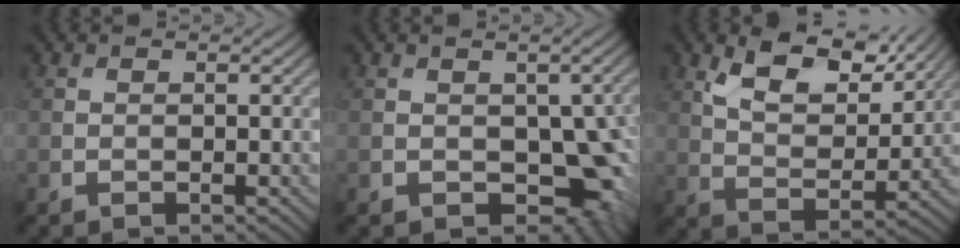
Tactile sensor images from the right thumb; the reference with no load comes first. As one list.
[{"total": 7.8, "force": [-1.3, 4.9, 5.9], "torque": [-0.091, -0.027, -0.009]}, {"total": 9.5, "force": [5.8, 4.3, 6.2], "torque": [-0.124, -0.004, 0.104]}]